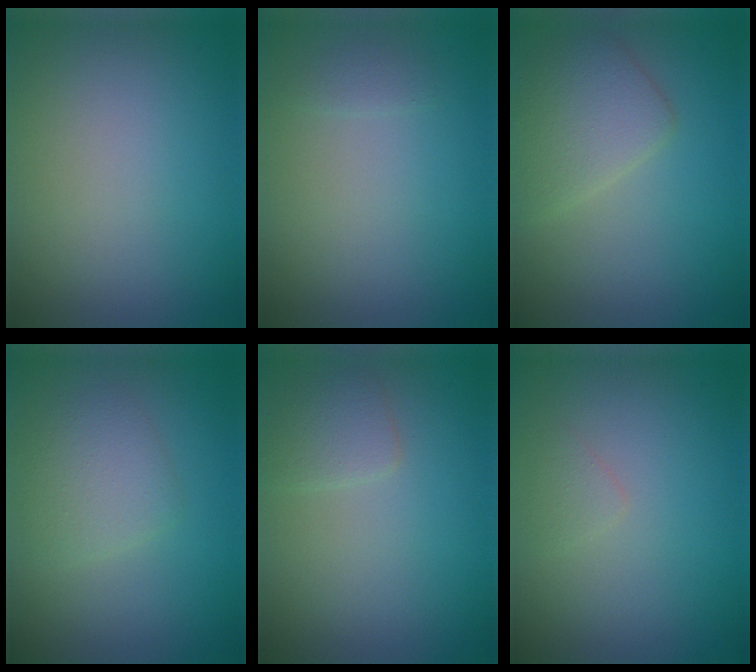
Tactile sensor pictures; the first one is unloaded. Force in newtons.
{"total": 0.6, "press": 0.6, "slide": 0.0}
{"total": 3.8, "press": 3.8, "slide": 0.2}
{"total": 2.7, "press": 2.7, "slide": 0.0}
{"total": 1.8, "press": 1.8, "slide": 0.0}
{"total": 0.8, "press": 0.8, "slide": 0.0}